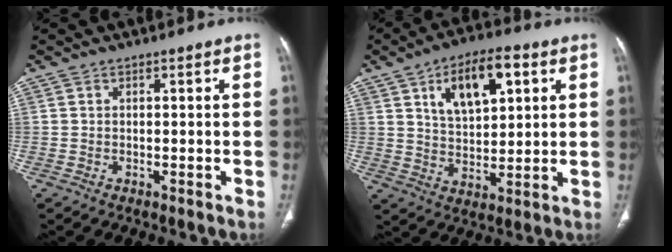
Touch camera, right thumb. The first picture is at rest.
{"total": 13.0, "force": [5.2, 6.6, 10.0], "torque": [-0.136, -0.007, 0.090]}